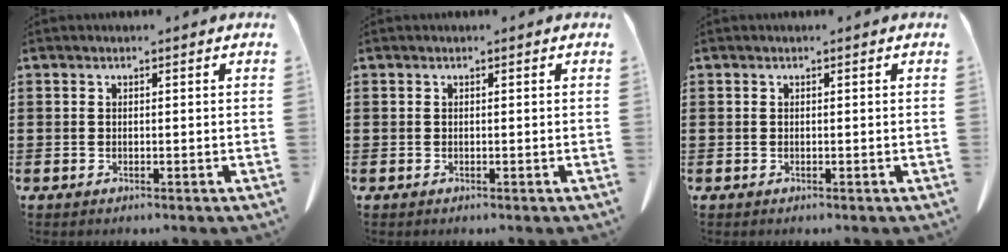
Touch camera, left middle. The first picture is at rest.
{"total": 0.0}
{"total": 0.0}